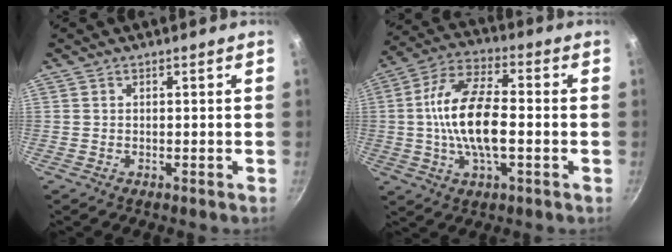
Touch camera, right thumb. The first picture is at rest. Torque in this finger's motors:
{"motor_torque": [2.52, 2.49, 2.18, -0.59, 0.56]}